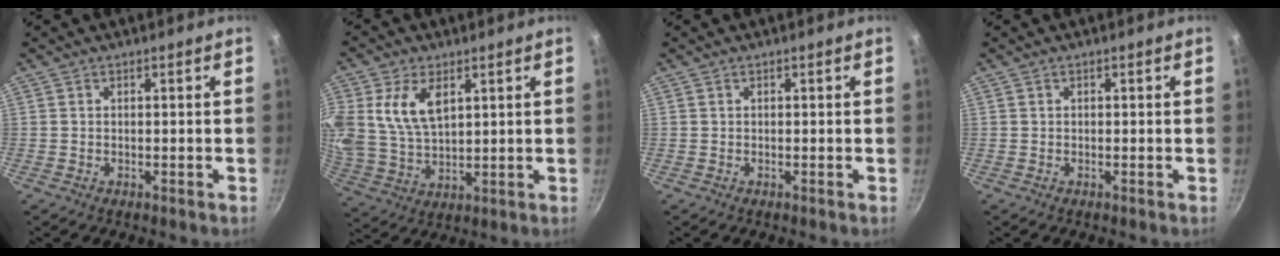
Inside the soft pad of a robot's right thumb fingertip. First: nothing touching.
{"total": 11.4, "force": [4.1, 6.9, 8.1], "torque": [-0.153, -0.023, 0.085]}
{"total": 0.0}
{"total": 0.0}